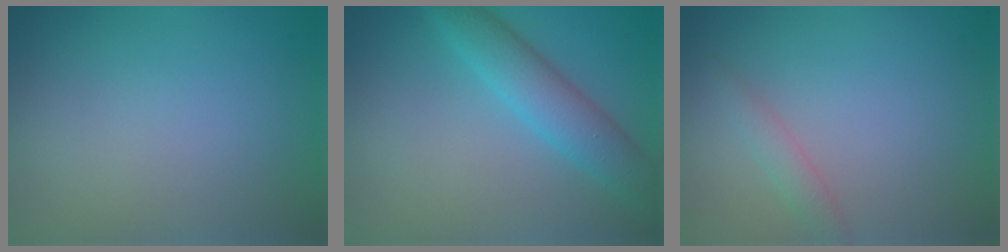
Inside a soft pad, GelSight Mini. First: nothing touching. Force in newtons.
{"total": 4.4, "press": 4.3, "slide": 0.2}
{"total": 1.5, "press": 1.5, "slide": 0.0}